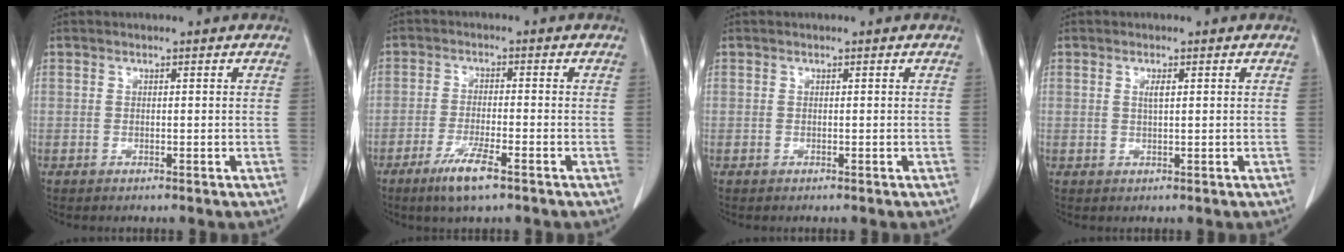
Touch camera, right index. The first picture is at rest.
{"total": 5.8, "force": [-3.6, 0.4, 4.6], "torque": [-0.092, -0.011, -0.065]}
{"total": 0.0}
{"total": 1.3, "force": [0.4, 0.1, 1.2], "torque": [-0.027, 0.000, 0.009]}